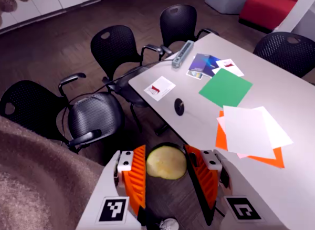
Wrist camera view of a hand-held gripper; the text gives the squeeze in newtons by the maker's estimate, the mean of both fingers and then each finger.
{"total": 4.8, "left": 4.4, "right": 5.1}